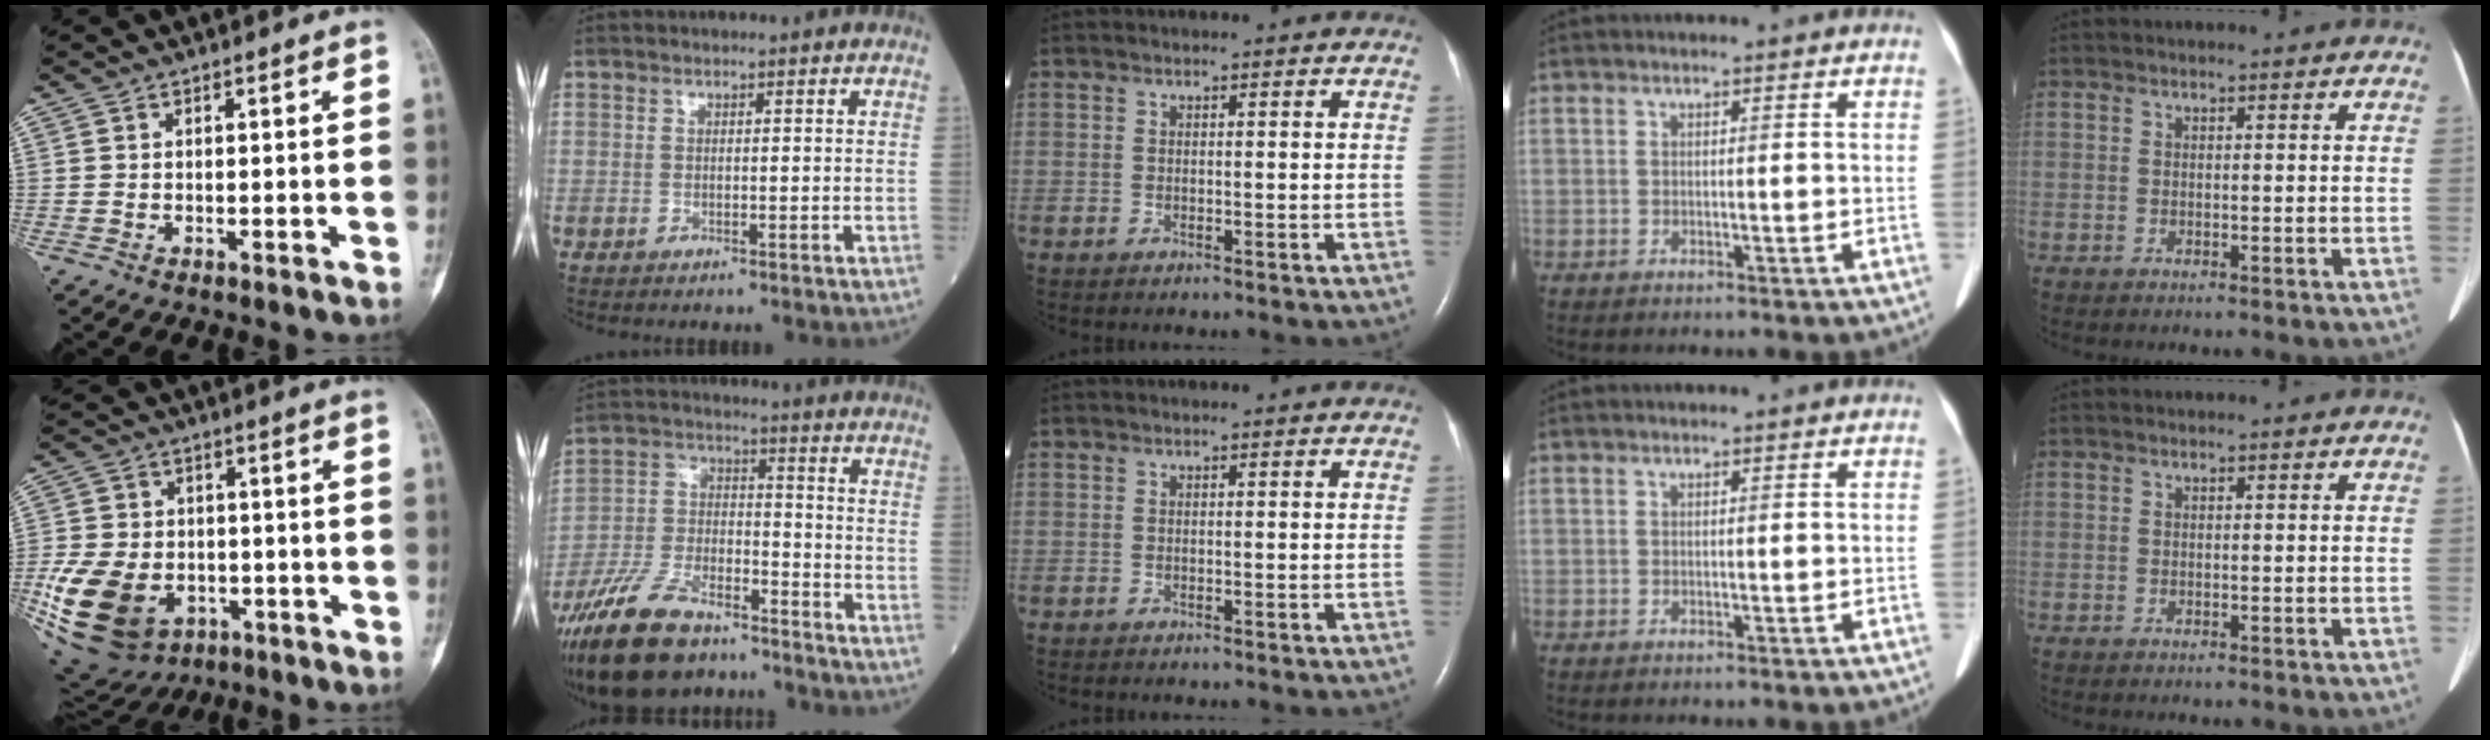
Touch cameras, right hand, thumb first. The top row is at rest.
{"thumb": {"total": 19.5, "force": [-6.2, 14.0, 12.0], "torque": [-0.258, 0.005, -0.091]}, "index": {"total": 17.4, "force": [-13.5, 6.6, 8.7], "torque": [-0.198, -0.001, -0.247]}}